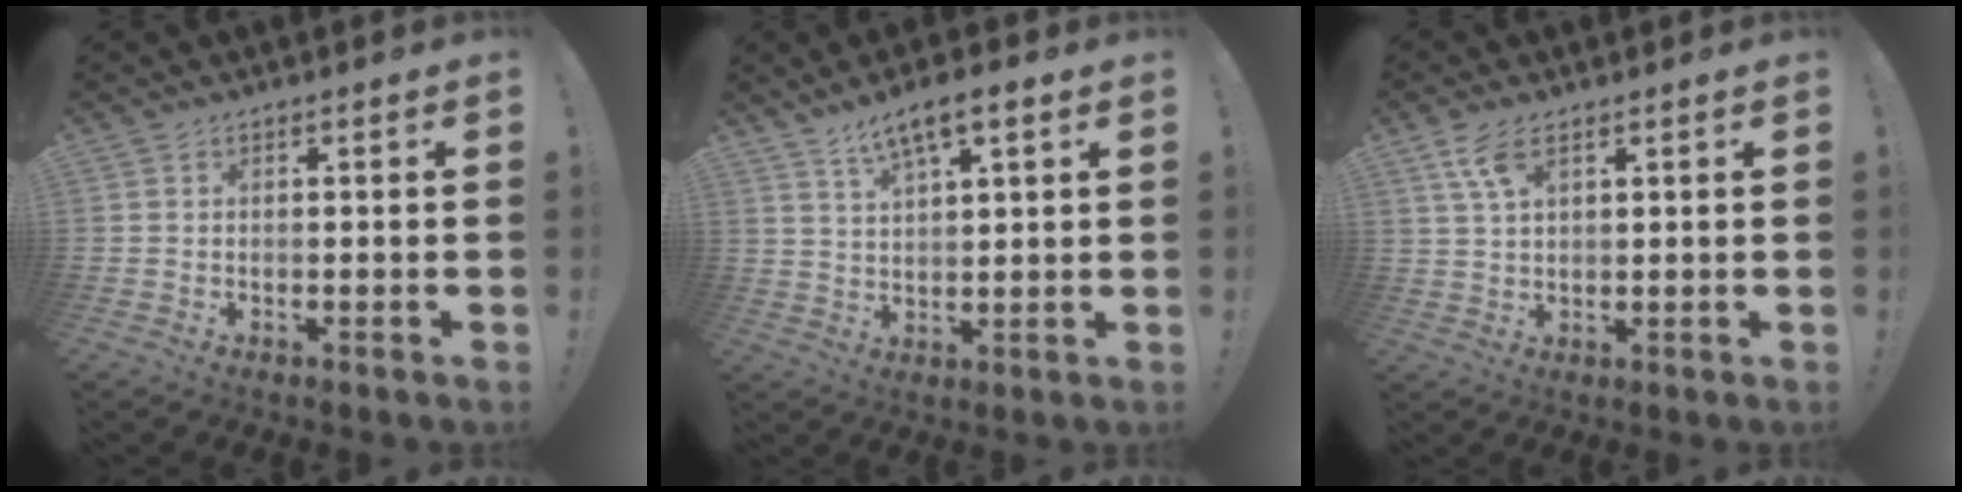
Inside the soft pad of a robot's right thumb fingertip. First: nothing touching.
{"total": 7.9, "force": [5.2, 2.0, 5.5], "torque": [-0.089, -0.022, 0.091]}
{"total": 6.7, "force": [3.9, 2.8, 4.7], "torque": [-0.087, -0.012, 0.073]}